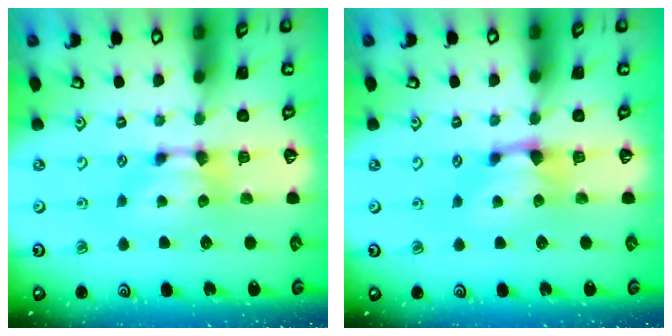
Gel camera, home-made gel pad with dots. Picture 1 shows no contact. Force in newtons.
{"total": 1.0, "press": 0.5, "slide": 0.8}